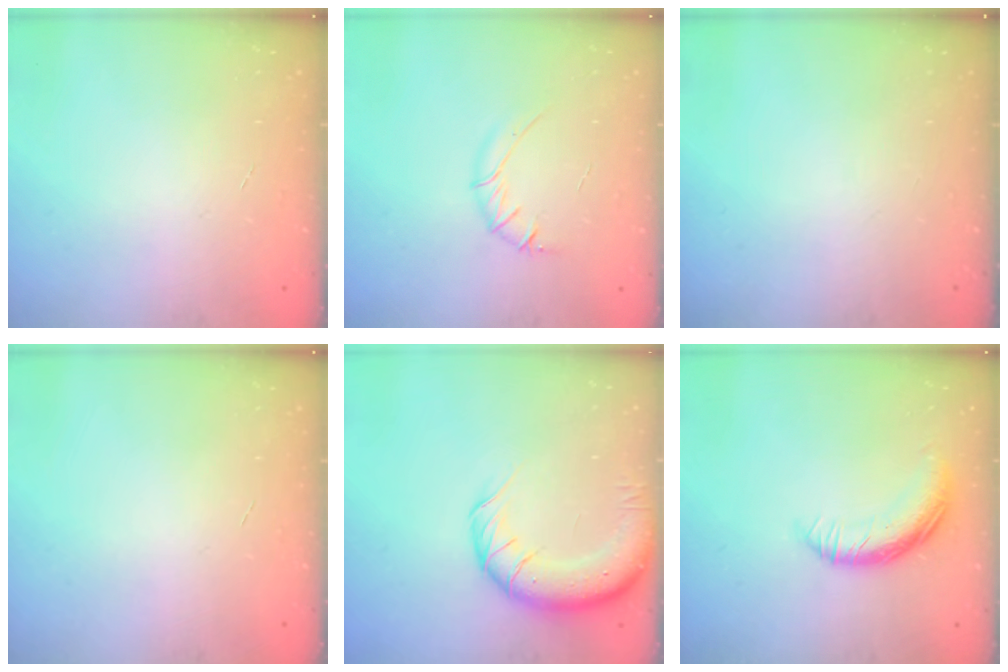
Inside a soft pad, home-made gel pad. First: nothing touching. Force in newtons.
{"total": 4.1, "press": 3.9, "slide": 1.3}
{"total": 0.0}
{"total": 0.0}
{"total": 12.0, "press": 11.6, "slide": 3.0}
{"total": 11.7, "press": 11.7, "slide": 0.5}